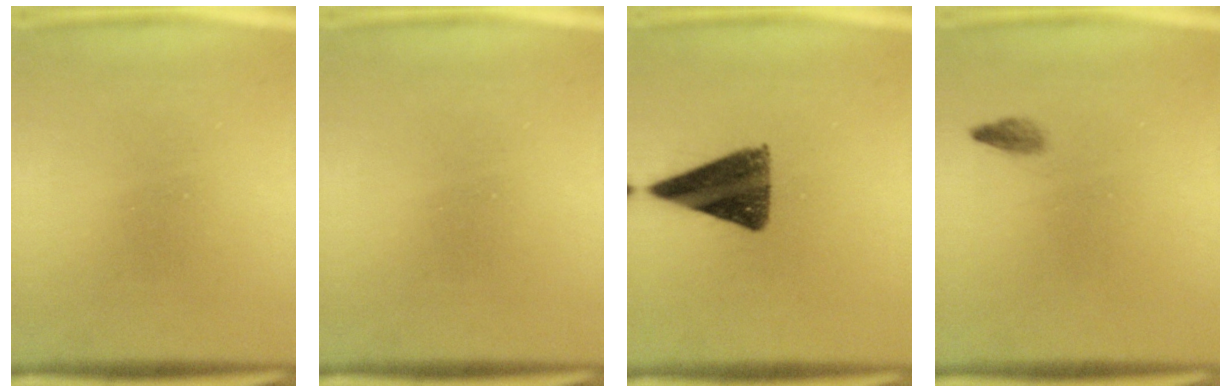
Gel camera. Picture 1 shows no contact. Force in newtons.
{"total": 0.0}
{"total": 11.1}
{"total": 0.9}